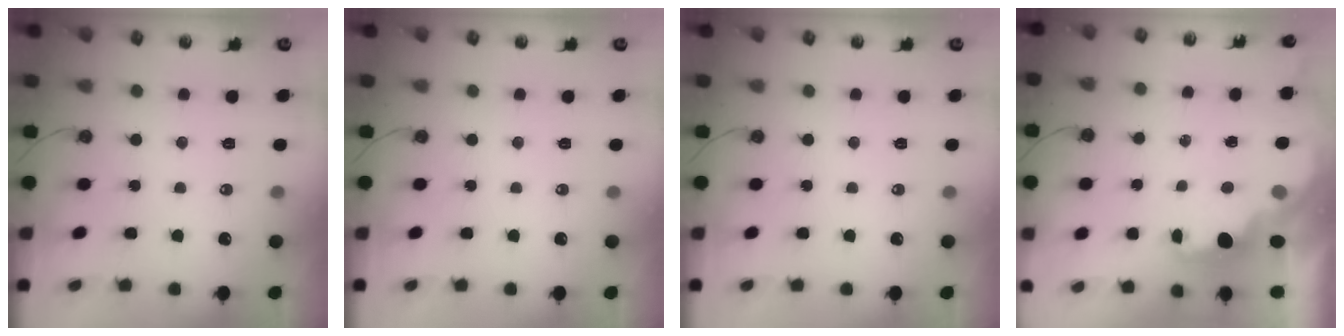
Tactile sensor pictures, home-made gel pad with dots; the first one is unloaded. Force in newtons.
{"total": 0.0}
{"total": 0.0}
{"total": 1.9, "press": 1.7, "slide": 0.7}